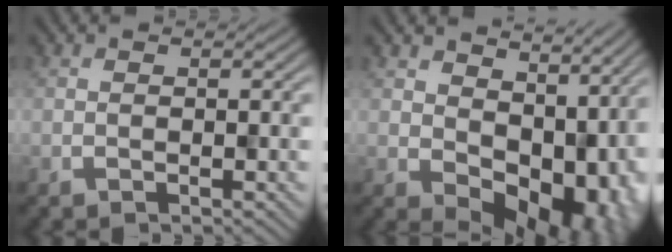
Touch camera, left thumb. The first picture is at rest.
{"total": 11.1, "force": [2.1, 7.4, 7.9], "torque": [-0.112, -0.033, 0.054]}